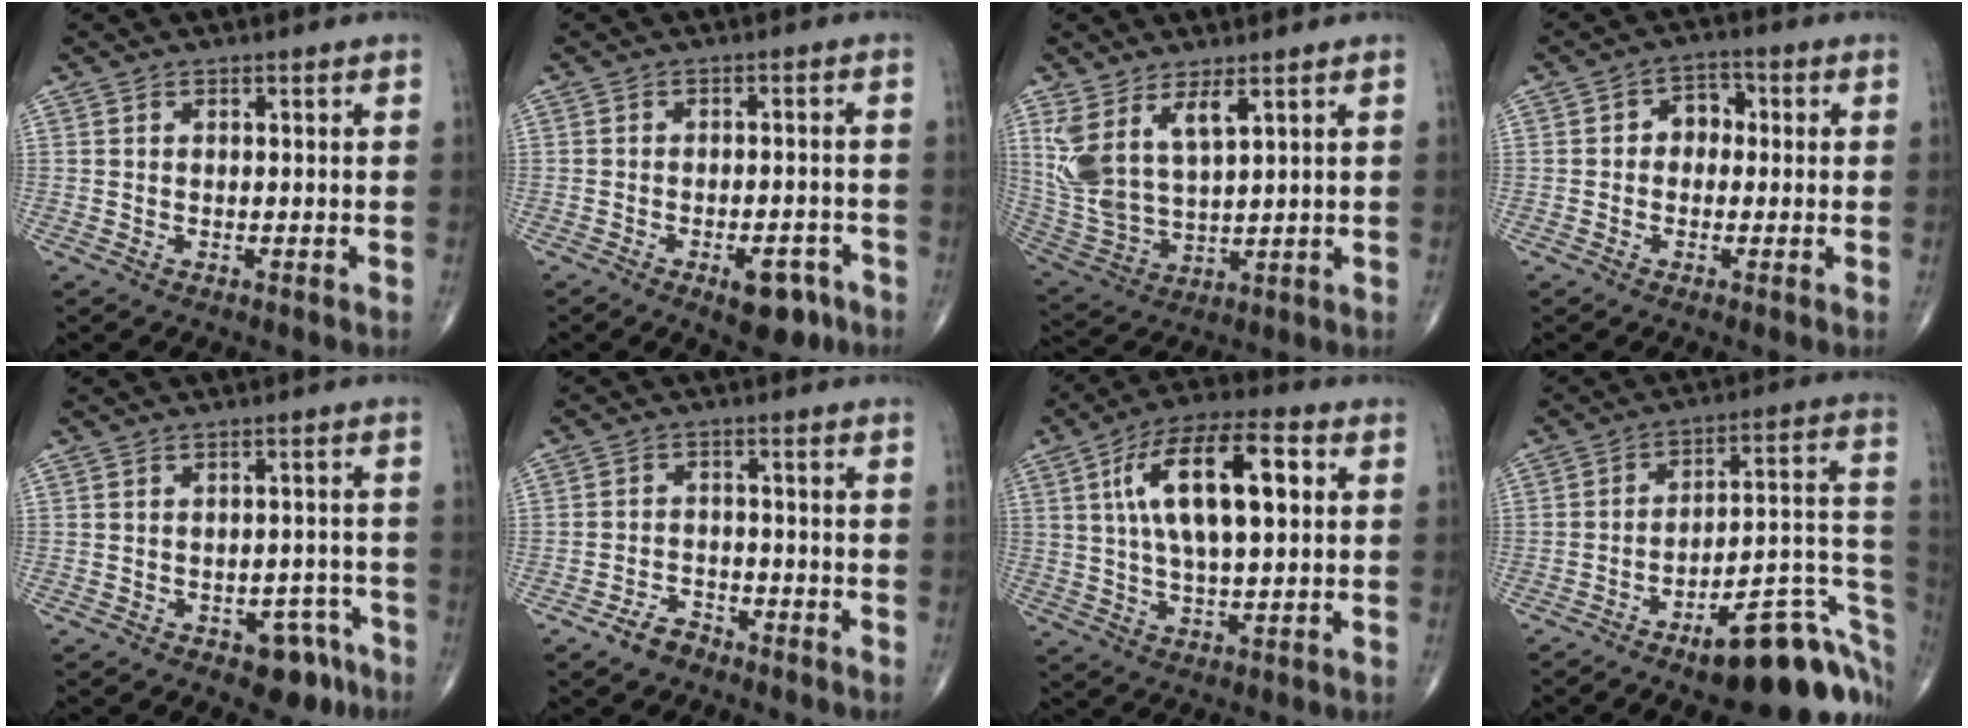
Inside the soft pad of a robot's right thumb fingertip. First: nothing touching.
{"total": 6.3, "force": [-3.5, 2.9, 4.4], "torque": [-0.041, 0.019, -0.042]}
{"total": 10.8, "force": [5.2, 4.5, 8.4], "torque": [-0.174, -0.025, 0.119]}
{"total": 4.6, "force": [0.0, 3.6, 2.8], "torque": [-0.018, 0.019, -0.010]}
{"total": 6.2, "force": [-3.7, 3.6, 3.6], "torque": [-0.013, 0.035, -0.042]}
{"total": 4.0, "force": [-3.0, 2.2, 1.3], "torque": [-0.017, 0.022, -0.052]}
{"total": 16.8, "force": [4.0, 6.6, 15.0], "torque": [-0.254, 0.015, 0.064]}
{"total": 21.4, "force": [-9.9, 7.2, 17.6], "torque": [-0.166, 0.080, -0.132]}